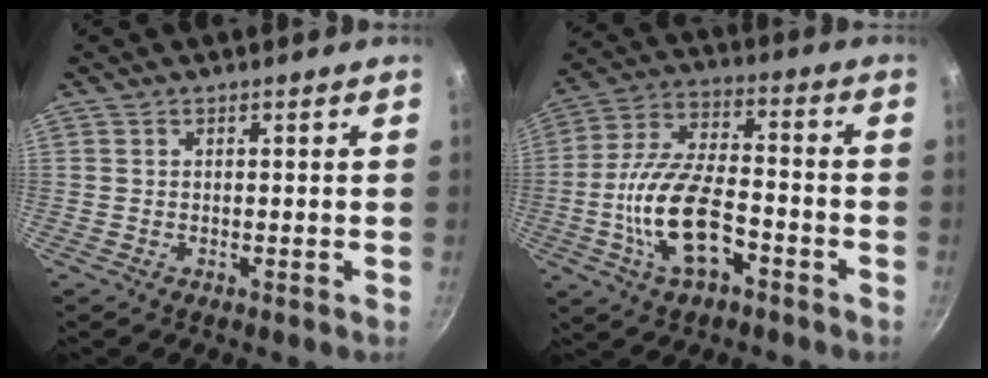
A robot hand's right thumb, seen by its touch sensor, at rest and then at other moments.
{"total": 15.7, "force": [-5.0, 7.5, 12.8], "torque": [-0.254, 0.035, -0.091]}